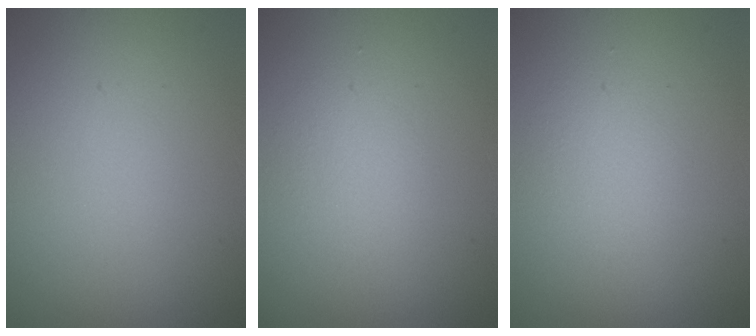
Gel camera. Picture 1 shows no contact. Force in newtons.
{"total": 1.6, "press": 1.6, "slide": 0.1}
{"total": 1.7, "press": 1.7, "slide": 0.1}